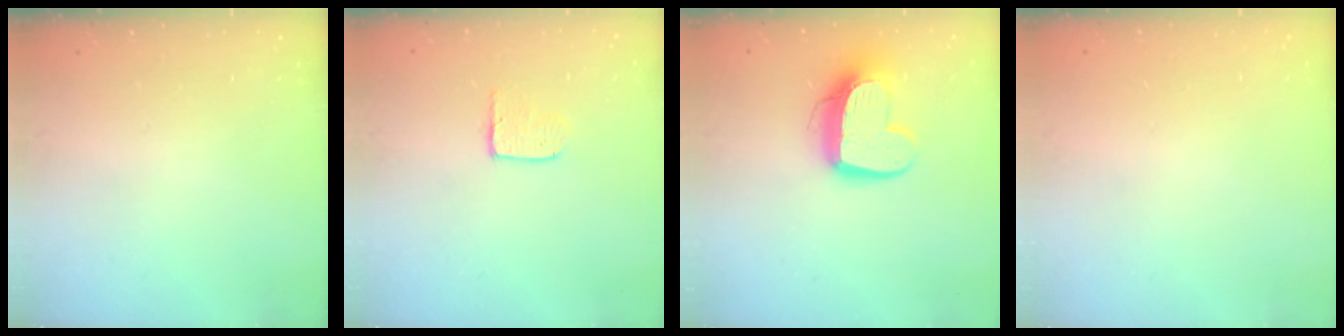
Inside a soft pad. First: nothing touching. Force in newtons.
{"total": 4.0, "press": 4.0, "slide": 0.4}
{"total": 14.1, "press": 14.0, "slide": 1.2}
{"total": 0.0}